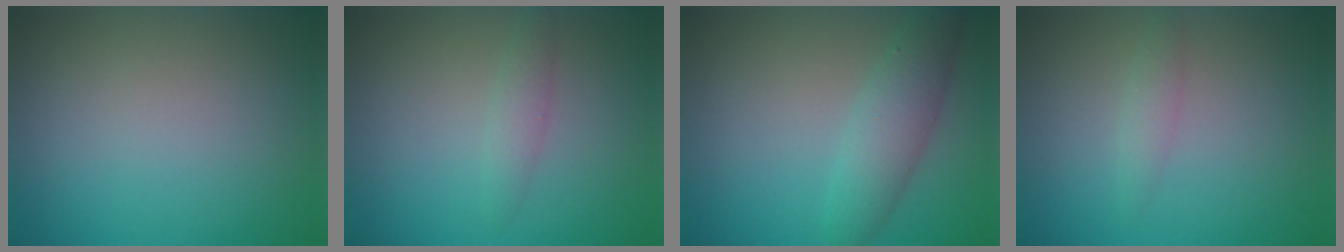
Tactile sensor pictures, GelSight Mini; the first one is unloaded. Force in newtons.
{"total": 1.5, "press": 1.5, "slide": 0.1}
{"total": 3.8, "press": 3.8, "slide": 0.1}
{"total": 1.2, "press": 1.2, "slide": 0.0}